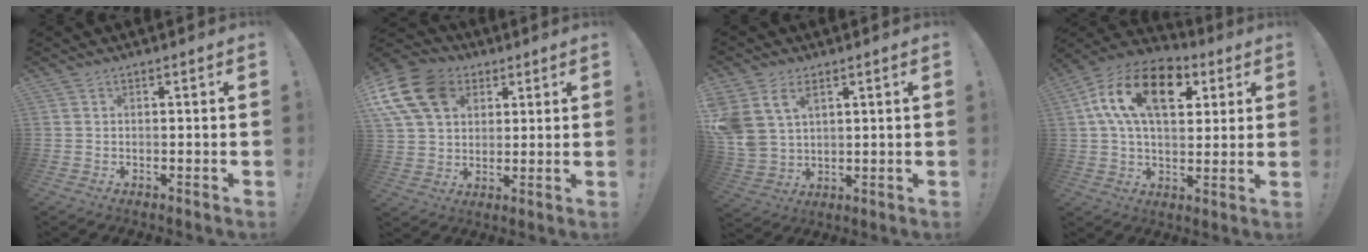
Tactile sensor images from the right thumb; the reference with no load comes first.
{"total": 17.1, "force": [6.5, 12.7, 9.4], "torque": [-0.171, -0.024, 0.124]}
{"total": 9.5, "force": [4.7, 6.5, 4.9], "torque": [-0.100, -0.022, 0.096]}
{"total": 19.2, "force": [6.7, 11.3, 14.1], "torque": [-0.229, -0.008, 0.115]}